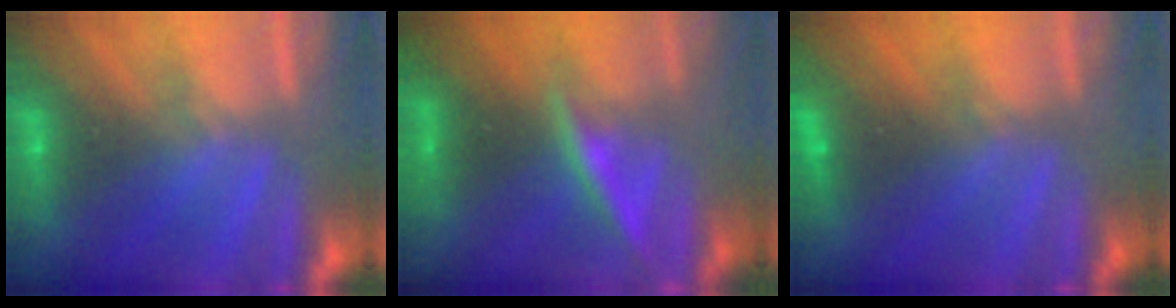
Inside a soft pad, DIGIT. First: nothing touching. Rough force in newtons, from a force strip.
{"total": 2.4}
{"total": 2.4}